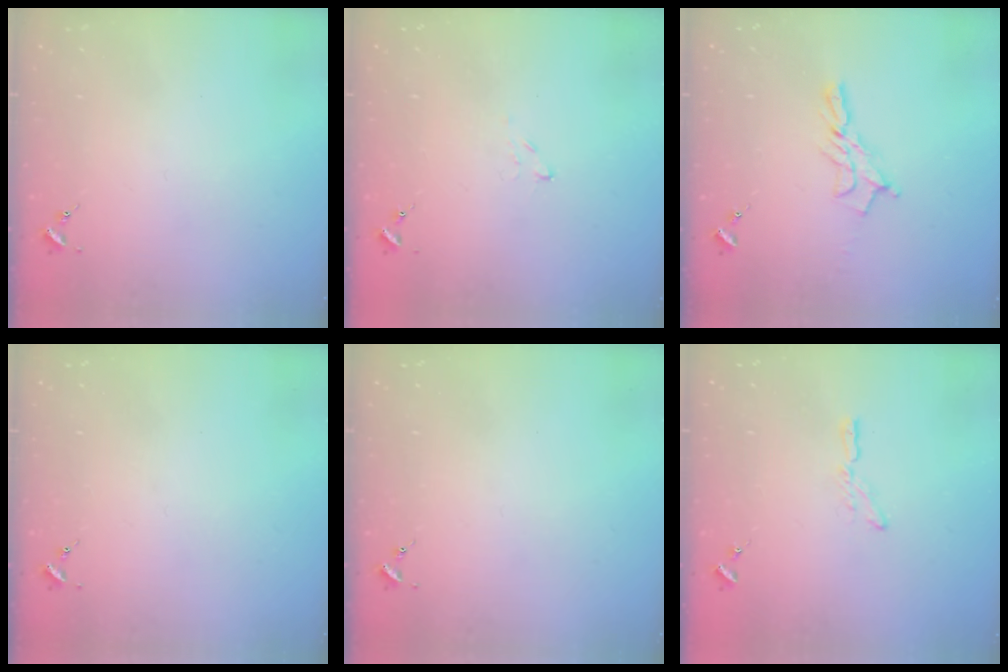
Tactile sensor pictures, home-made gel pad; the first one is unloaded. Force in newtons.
{"total": 4.7, "press": 4.6, "slide": 0.7}
{"total": 10.3, "press": 10.3, "slide": 0.7}
{"total": 0.0}
{"total": 0.0}
{"total": 5.3, "press": 5.2, "slide": 0.3}